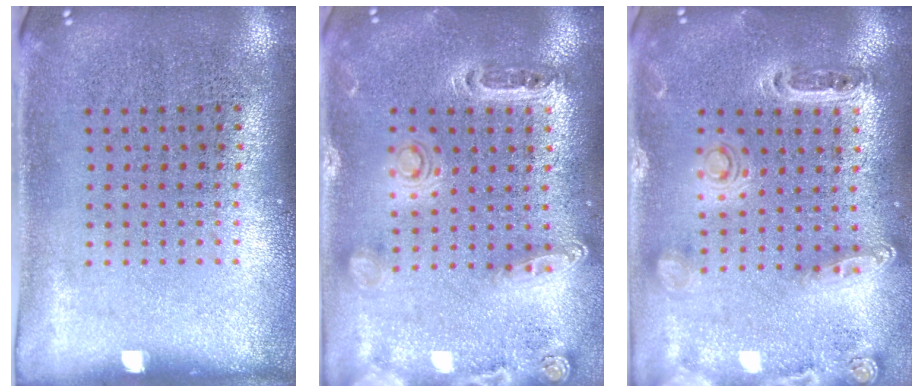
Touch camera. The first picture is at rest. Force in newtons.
{"total": 1.4, "press": 1.3, "slide": 0.4}
{"total": 1.3, "press": 1.2, "slide": 0.4}